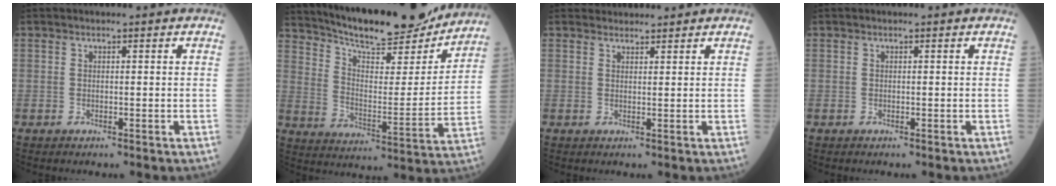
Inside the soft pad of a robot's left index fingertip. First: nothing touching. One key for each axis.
{"total": 20.3, "fx": 18.6, "fy": 3.4, "fz": 7.4, "tx": -0.121, "ty": -0.020, "tz": 0.272}
{"total": 2.5, "fx": 2.4, "fy": 0.4, "fz": -0.2, "tx": 0.001, "ty": 0.017, "tz": 0.039}
{"total": 0.0}